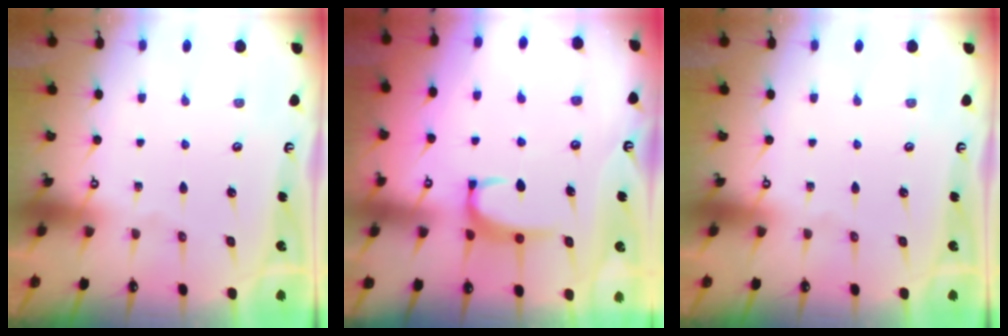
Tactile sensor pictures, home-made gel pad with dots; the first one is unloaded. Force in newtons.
{"total": 3.8, "press": 3.8, "slide": 0.5}
{"total": 0.0}